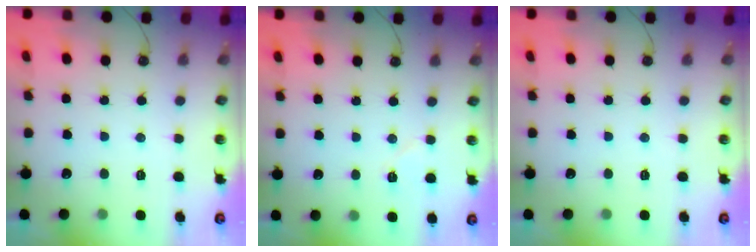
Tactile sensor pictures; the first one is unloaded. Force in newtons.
{"total": 5.8, "press": 5.5, "slide": 2.1}
{"total": 0.0}